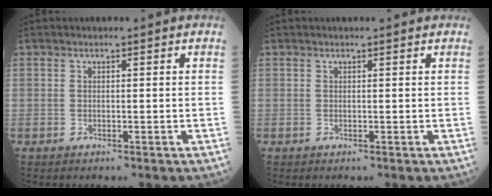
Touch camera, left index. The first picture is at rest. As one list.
[{"total": 0.5, "force": [0.5, 0.1, 0.1], "torque": [-0.007, -0.001, 0.003]}]